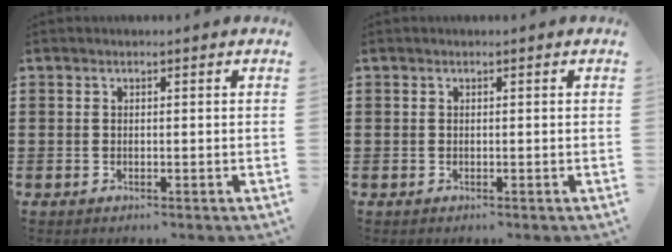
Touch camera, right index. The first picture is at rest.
{"total": 0.0}